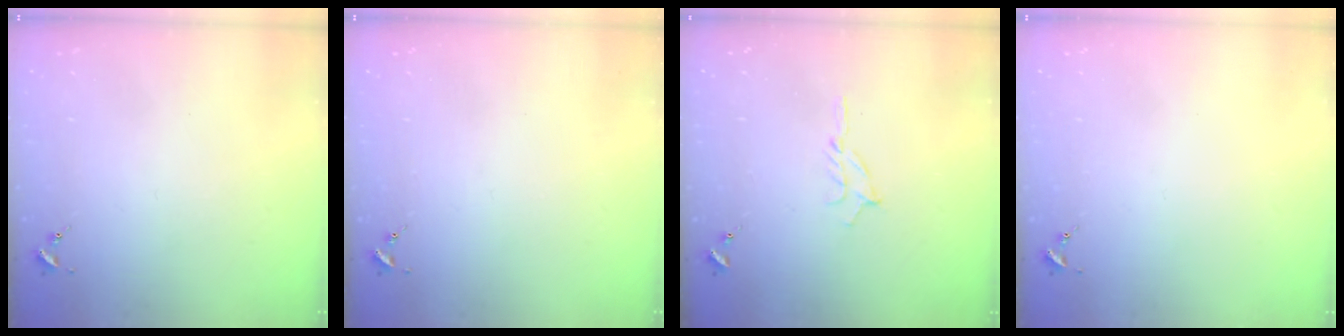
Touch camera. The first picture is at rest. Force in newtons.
{"total": 0.0}
{"total": 5.0, "press": 5.0, "slide": 0.6}
{"total": 0.0}